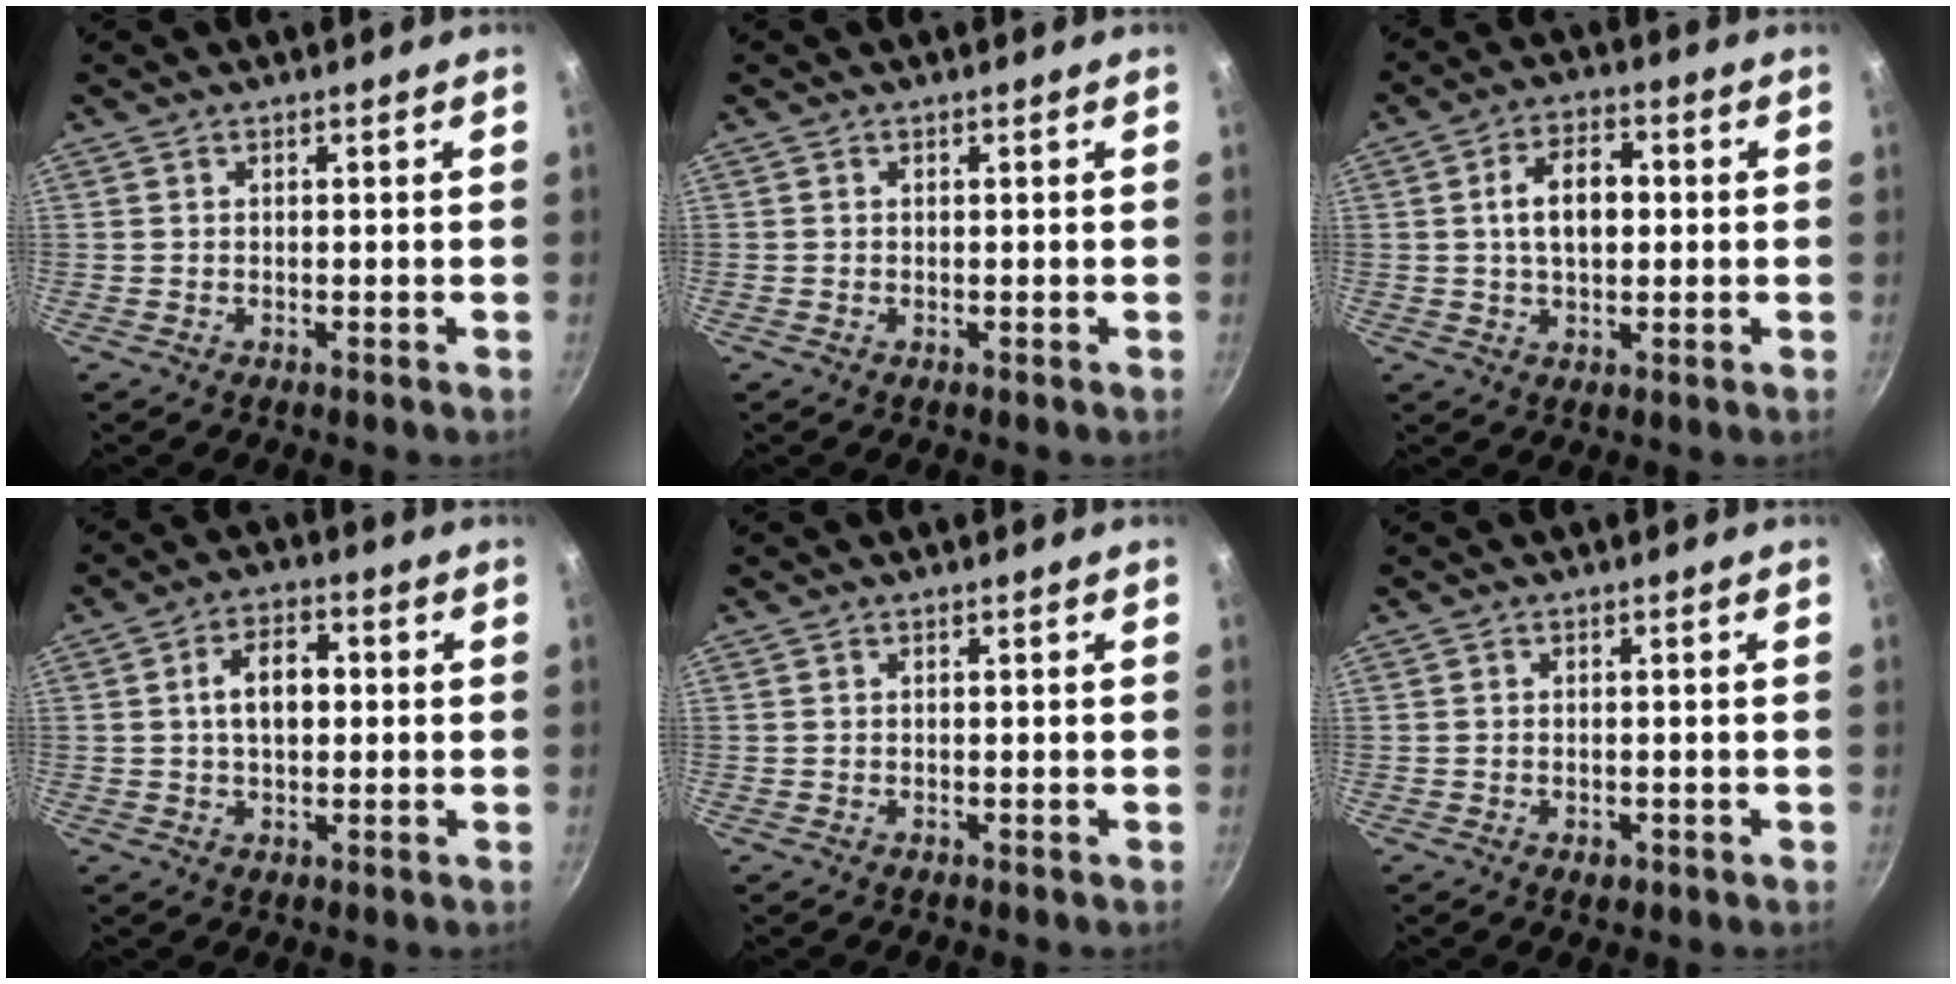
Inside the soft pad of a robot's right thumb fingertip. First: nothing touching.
{"total": 0.0}
{"total": 8.9, "force": [0.8, 5.4, 7.0], "torque": [-0.098, 0.018, 0.009]}
{"total": 7.7, "force": [0.7, 4.8, 6.1], "torque": [-0.078, 0.019, 0.006]}
{"total": 0.0}
{"total": 1.8, "force": [-0.7, 1.1, 1.2], "torque": [-0.018, 0.000, -0.011]}